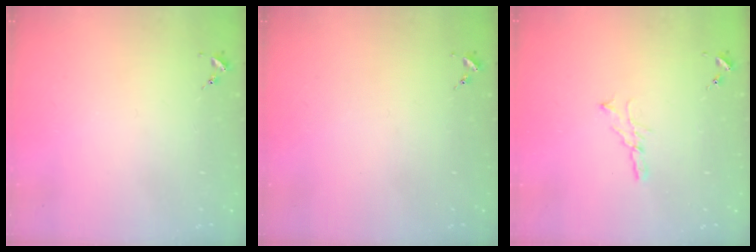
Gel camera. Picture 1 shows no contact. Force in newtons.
{"total": 0.0}
{"total": 5.2, "press": 5.2, "slide": 0.3}